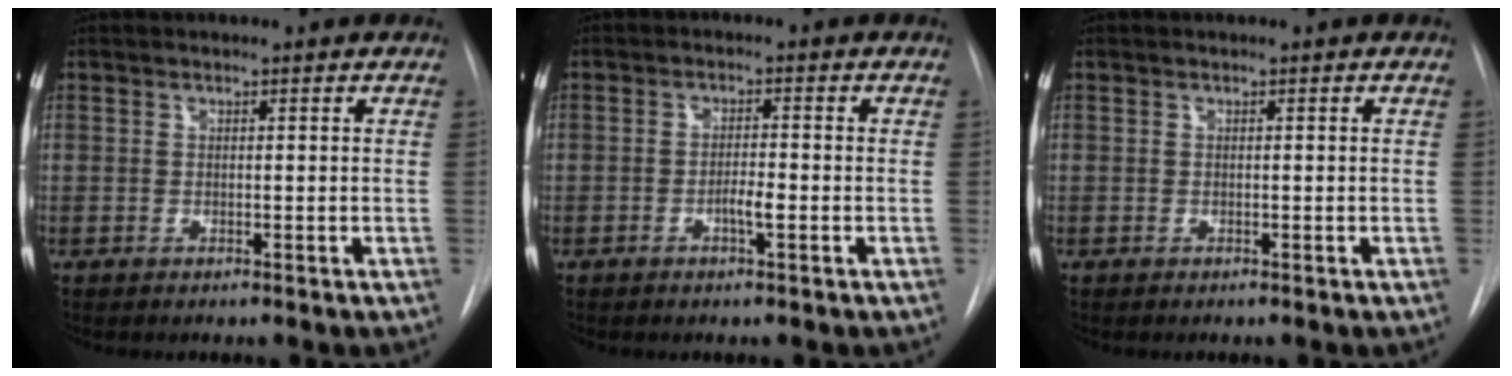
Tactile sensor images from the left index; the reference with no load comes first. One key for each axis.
{"total": 2.8, "fx": -2.1, "fy": 0.2, "fz": 1.9, "tx": -0.032, "ty": -0.005, "tz": -0.034}
{"total": 0.0}